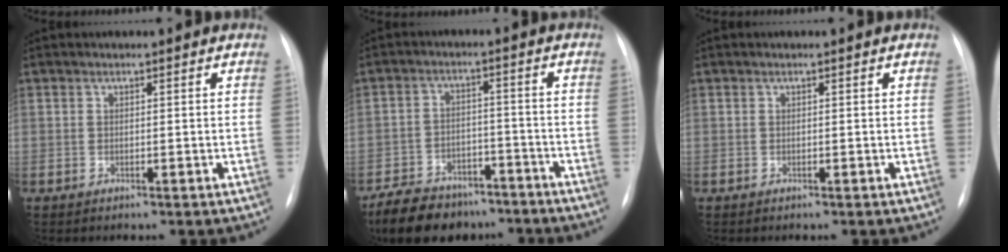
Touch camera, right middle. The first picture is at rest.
{"total": 13.6, "force": [-10.8, 6.7, 4.9], "torque": [-0.090, 0.008, -0.165]}
{"total": 0.0}